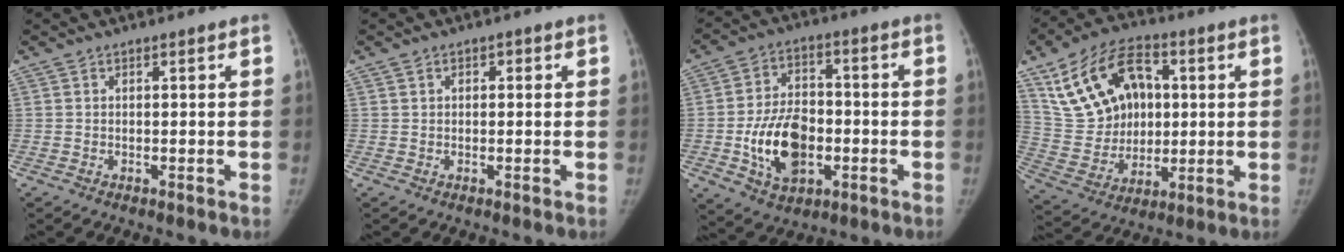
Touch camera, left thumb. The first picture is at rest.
{"total": 1.3, "force": [0.4, 1.1, 0.6], "torque": [0.000, 0.002, 0.003]}
{"total": 14.4, "force": [-3.2, 9.5, 10.3], "torque": [-0.149, 0.014, -0.050]}
{"total": 19.2, "force": [6.1, 13.4, 12.4], "torque": [-0.189, 0.001, 0.120]}